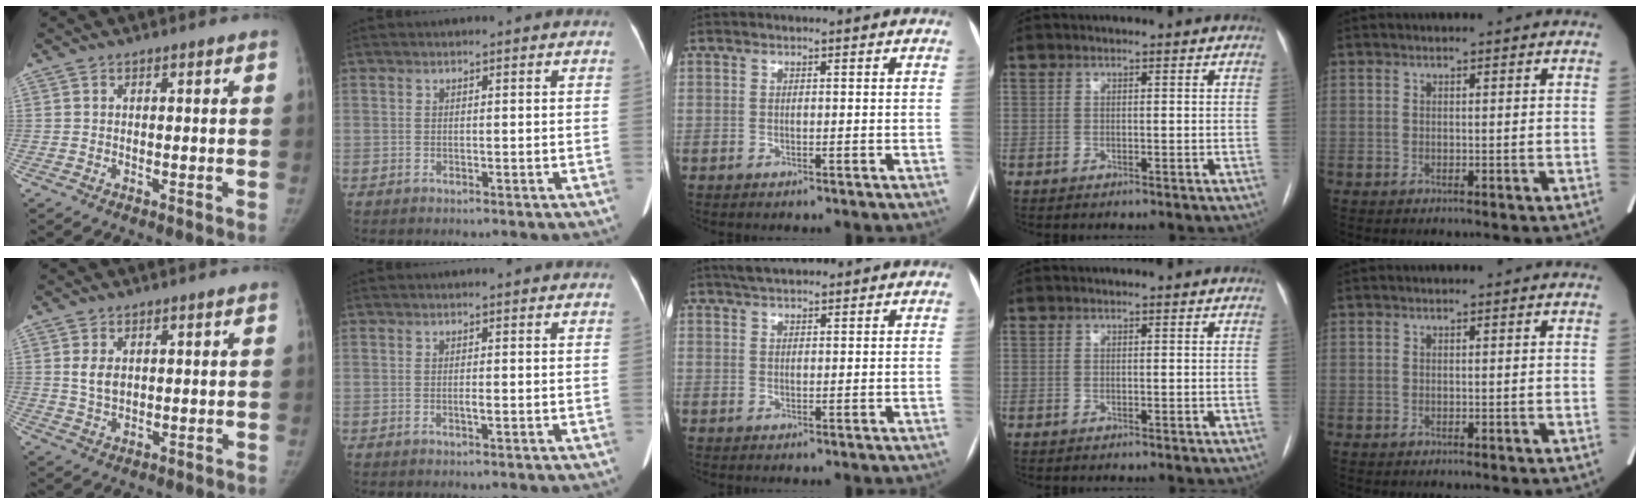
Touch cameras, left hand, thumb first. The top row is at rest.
{"thumb": {"total": 3.5, "force": [1.1, 2.3, 2.4], "torque": [-0.037, -0.008, 0.026]}, "index": {"total": 0.7, "force": [-0.2, -0.1, 0.7], "torque": [-0.019, 0.001, -0.003]}, "middle": {"total": 3.6, "force": [3.0, 1.1, 1.6], "torque": [-0.027, 0.020, 0.052]}}